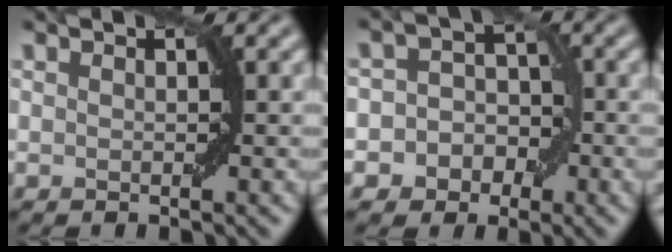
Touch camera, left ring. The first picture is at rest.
{"total": 5.3, "force": [-1.7, 4.8, 1.5], "torque": [0.001, 0.024, -0.046]}